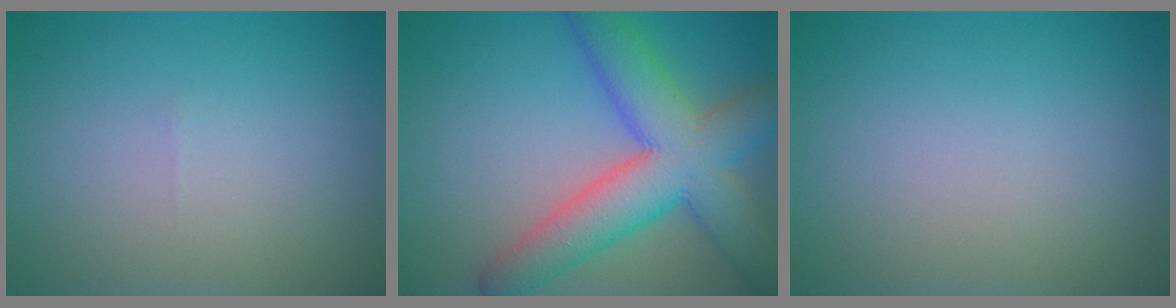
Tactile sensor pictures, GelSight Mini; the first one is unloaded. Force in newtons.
{"total": 9.2, "press": 9.2, "slide": 0.2}
{"total": 0.0}